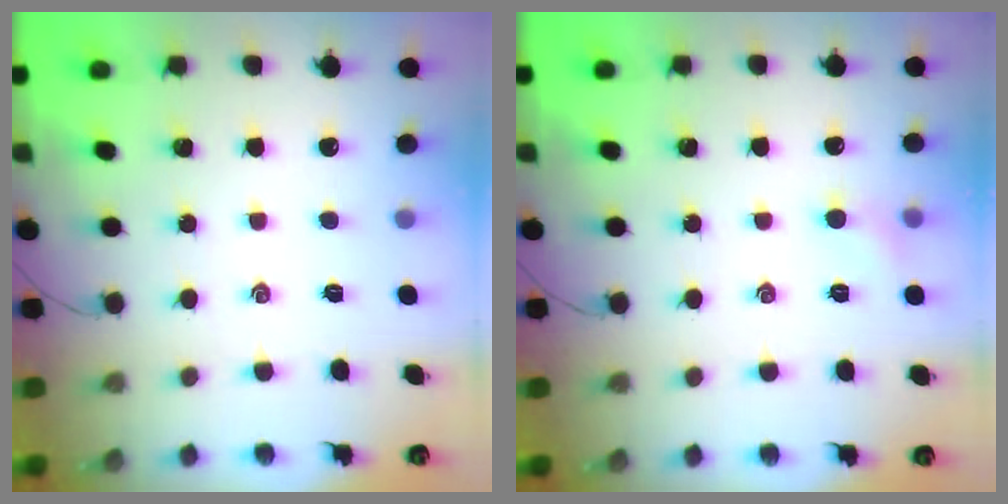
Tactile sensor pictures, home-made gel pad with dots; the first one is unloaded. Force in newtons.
{"total": 5.1, "press": 4.8, "slide": 1.6}